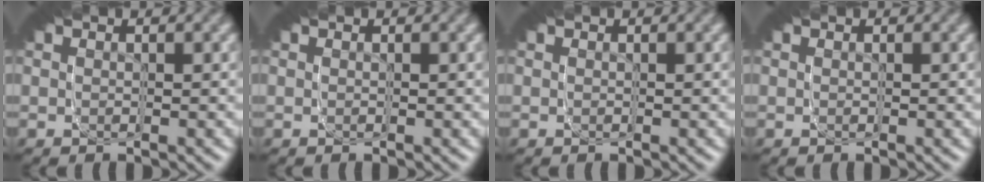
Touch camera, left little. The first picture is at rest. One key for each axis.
{"total": 0.0}
{"total": 0.0}
{"total": 0.0}